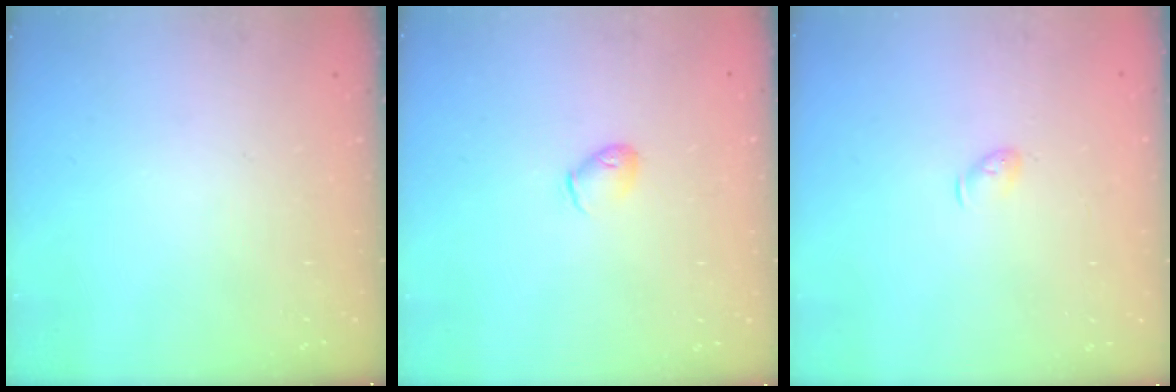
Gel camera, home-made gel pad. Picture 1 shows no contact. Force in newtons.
{"total": 5.3, "press": 5.2, "slide": 1.0}
{"total": 3.6, "press": 3.5, "slide": 0.7}